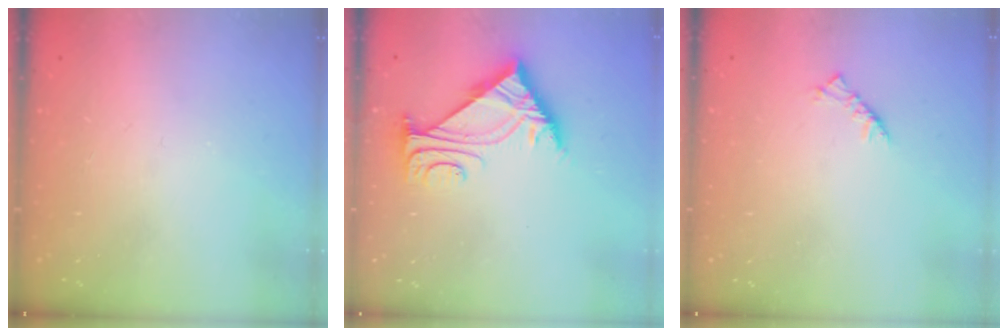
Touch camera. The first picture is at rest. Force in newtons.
{"total": 7.2, "press": 7.2, "slide": 1.1}
{"total": 2.5, "press": 2.4, "slide": 0.7}